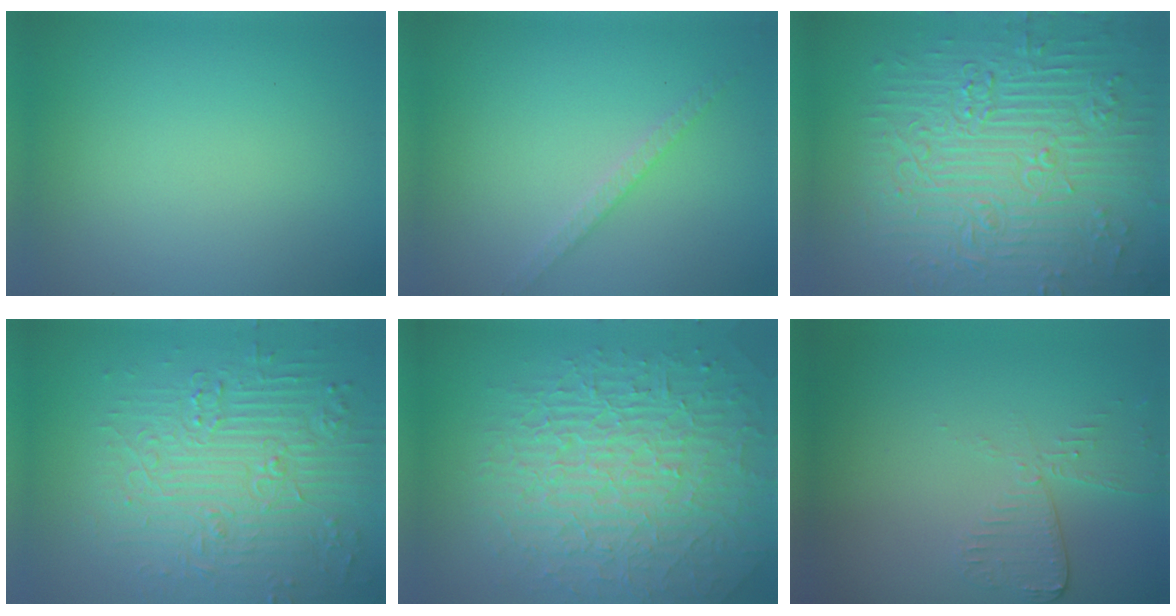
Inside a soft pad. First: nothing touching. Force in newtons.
{"total": 1.7, "press": 1.7, "slide": 0.2}
{"total": 11.0, "press": 7.5, "slide": 8.0}
{"total": 7.5, "press": 5.9, "slide": 4.6}
{"total": 9.8, "press": 6.3, "slide": 7.5}
{"total": 2.7, "press": 2.4, "slide": 1.2}